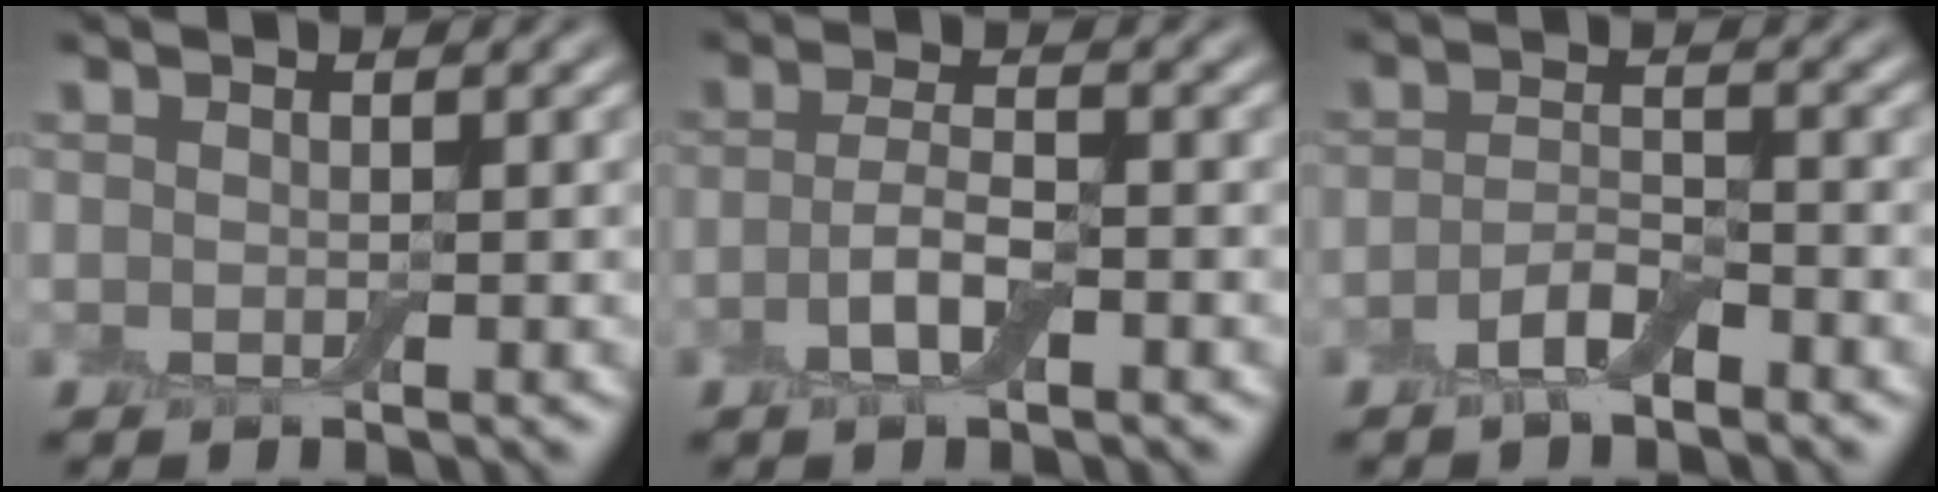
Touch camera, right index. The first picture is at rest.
{"total": 3.0, "force": [-1.1, 1.0, 2.6], "torque": [-0.058, 0.001, -0.027]}
{"total": 2.7, "force": [-1.6, 0.9, 1.8], "torque": [-0.039, 0.006, -0.035]}